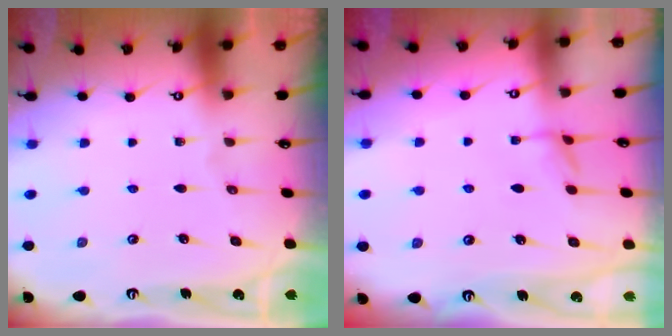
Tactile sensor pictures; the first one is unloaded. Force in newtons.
{"total": 2.6, "press": 2.6, "slide": 0.5}